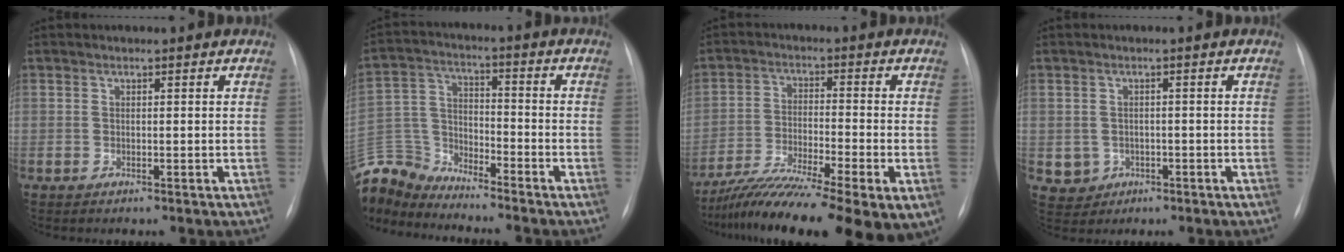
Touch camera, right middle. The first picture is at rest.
{"total": 12.2, "force": [-12.0, 1.5, 1.2], "torque": [-0.040, 0.027, -0.239]}
{"total": 17.1, "force": [-11.6, 2.8, 12.2], "torque": [-0.194, -0.022, -0.192]}
{"total": 3.7, "force": [-0.9, 3.5, 0.5], "torque": [-0.006, 0.005, -0.005]}